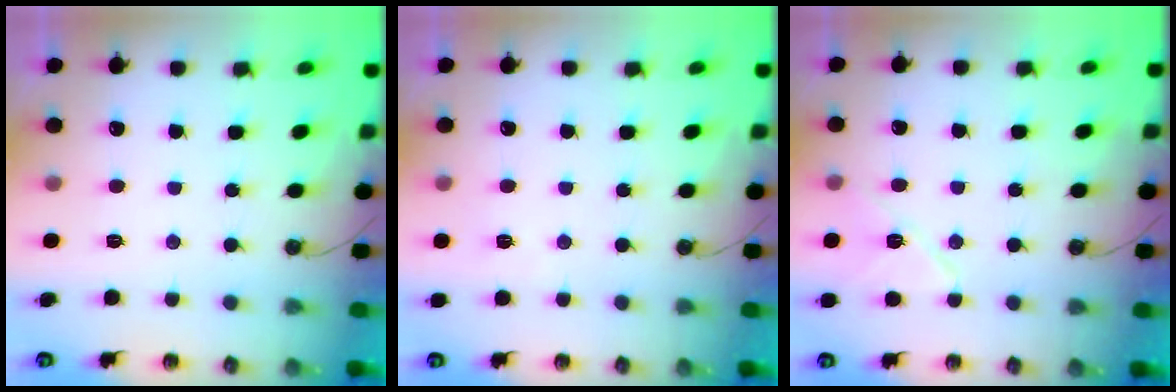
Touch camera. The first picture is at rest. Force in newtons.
{"total": 2.8, "press": 2.0, "slide": 2.0}
{"total": 10.0, "press": 10.0, "slide": 0.4}